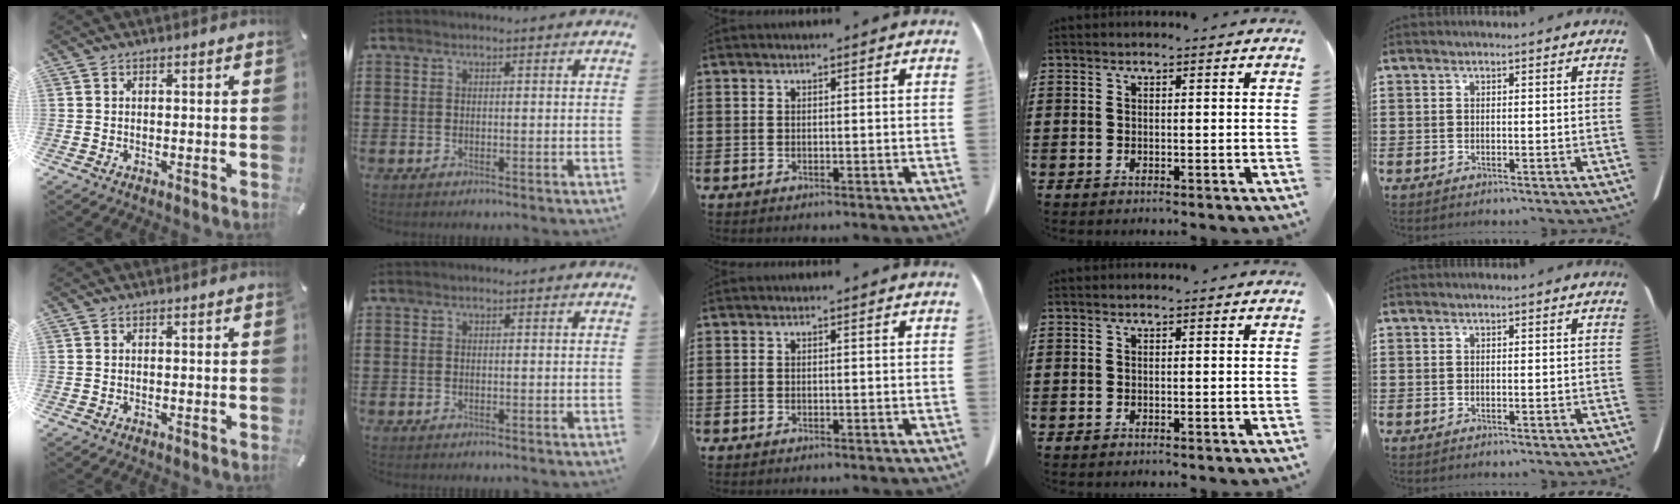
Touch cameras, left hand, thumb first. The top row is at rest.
{}